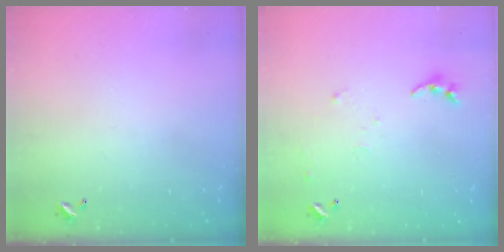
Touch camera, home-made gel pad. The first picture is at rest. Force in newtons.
{"total": 7.5, "press": 7.5, "slide": 0.6}